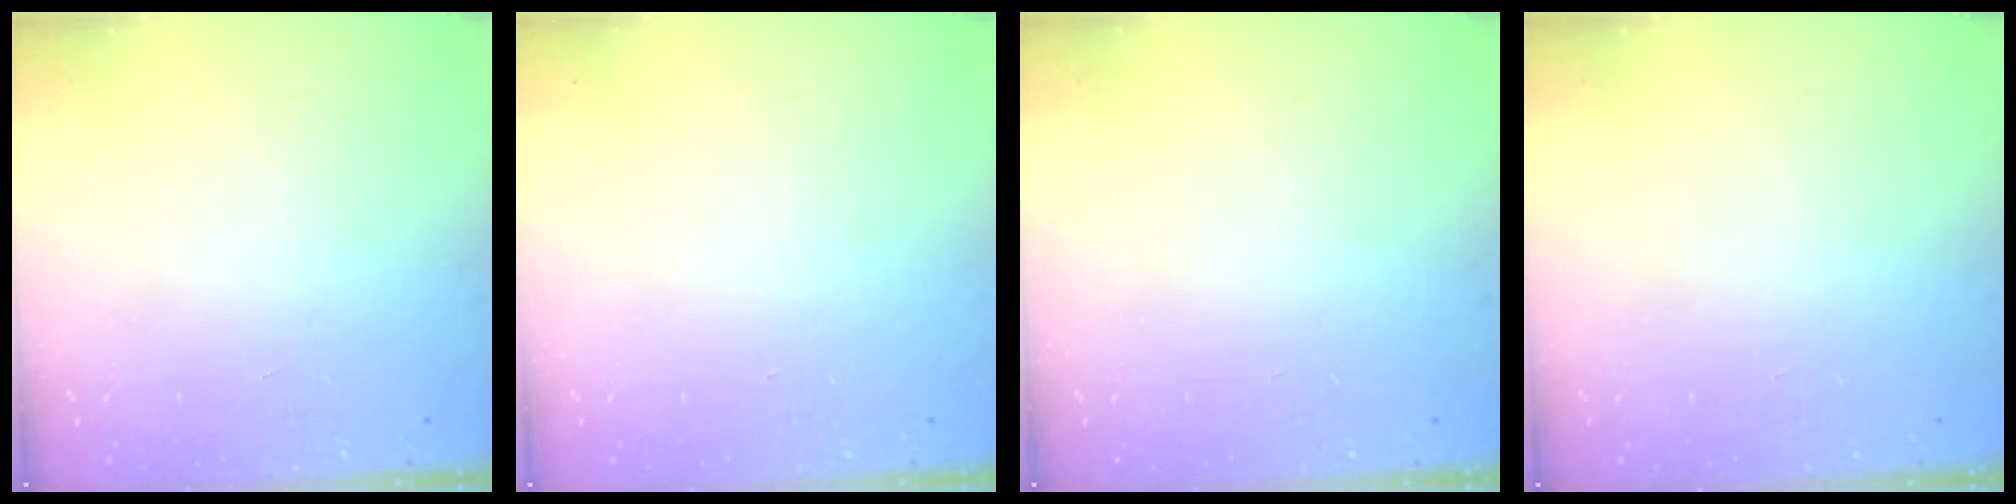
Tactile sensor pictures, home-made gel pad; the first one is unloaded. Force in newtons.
{"total": 0.0}
{"total": 0.0}
{"total": 0.0}